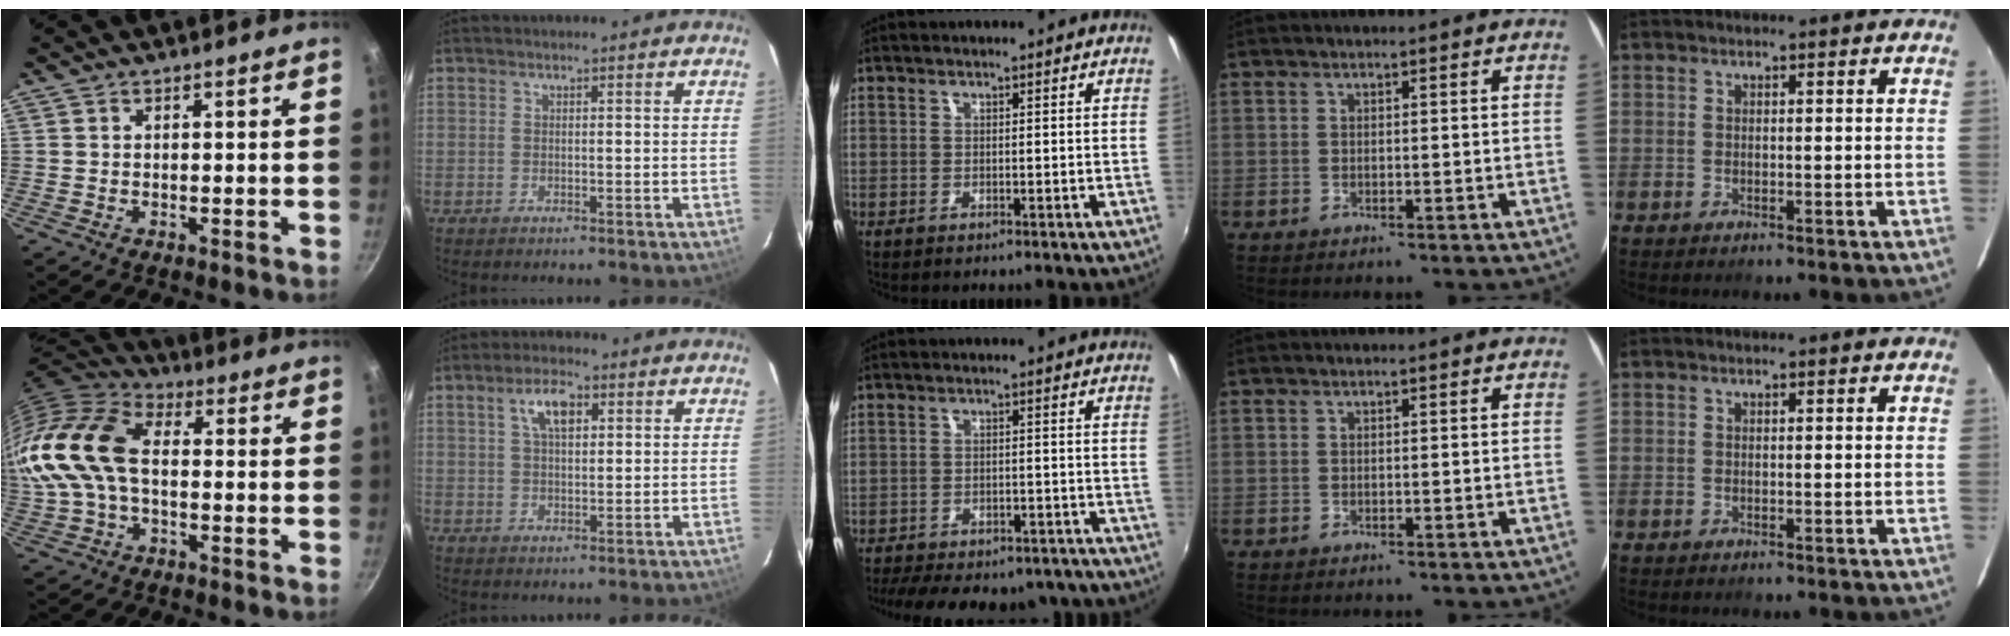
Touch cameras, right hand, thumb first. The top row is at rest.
{"thumb": {"total": 20.4, "force": [0.4, 13.2, 15.6], "torque": [-0.335, 0.034, -0.004]}, "index": {"total": 5.6, "force": [2.1, 2.6, 4.5], "torque": [-0.082, 0.013, 0.039]}, "middle": {"total": 18.2, "force": [-15.1, 6.7, 7.6], "torque": [-0.166, -0.008, -0.187]}}